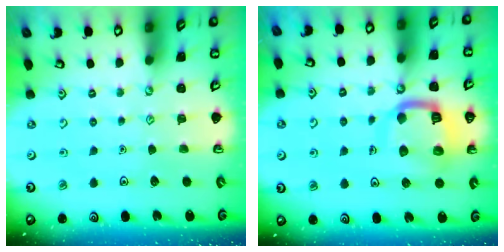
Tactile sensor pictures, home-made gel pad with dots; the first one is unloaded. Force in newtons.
{"total": 12.8, "press": 12.7, "slide": 1.3}